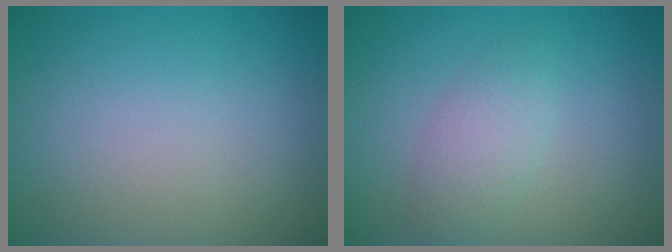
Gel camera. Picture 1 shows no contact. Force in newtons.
{"total": 2.4, "press": 2.4, "slide": 0.1}